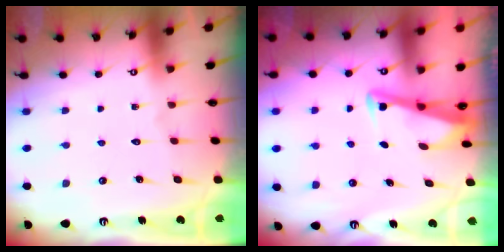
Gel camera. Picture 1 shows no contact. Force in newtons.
{"total": 3.5, "press": 3.4, "slide": 0.3}